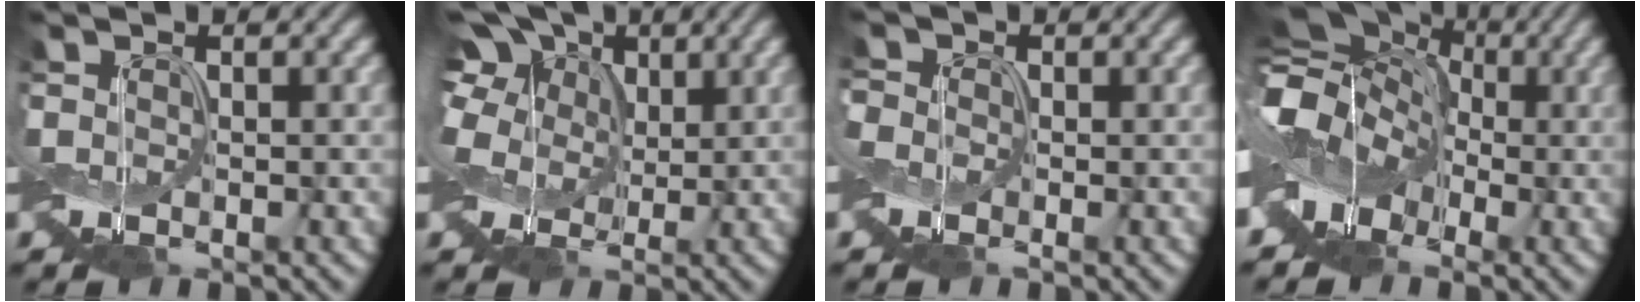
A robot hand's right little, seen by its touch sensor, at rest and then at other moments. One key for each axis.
{"total": 7.7, "fx": 2.9, "fy": 5.5, "fz": 4.6, "tx": -0.110, "ty": 0.031, "tz": 0.031}
{"total": 1.3, "fx": 0.2, "fy": 1.2, "fz": 0.4, "tx": -0.030, "ty": 0.010, "tz": -0.006}
{"total": 10.1, "fx": -1.2, "fy": 8.1, "fz": 6.0, "tx": -0.098, "ty": 0.013, "tz": -0.053}